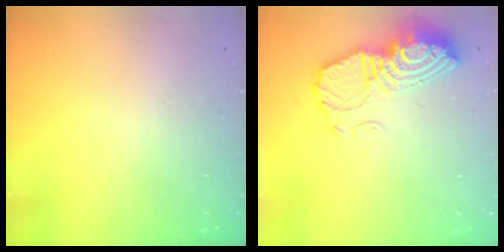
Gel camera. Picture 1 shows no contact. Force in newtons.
{"total": 14.3, "press": 14.2, "slide": 1.4}